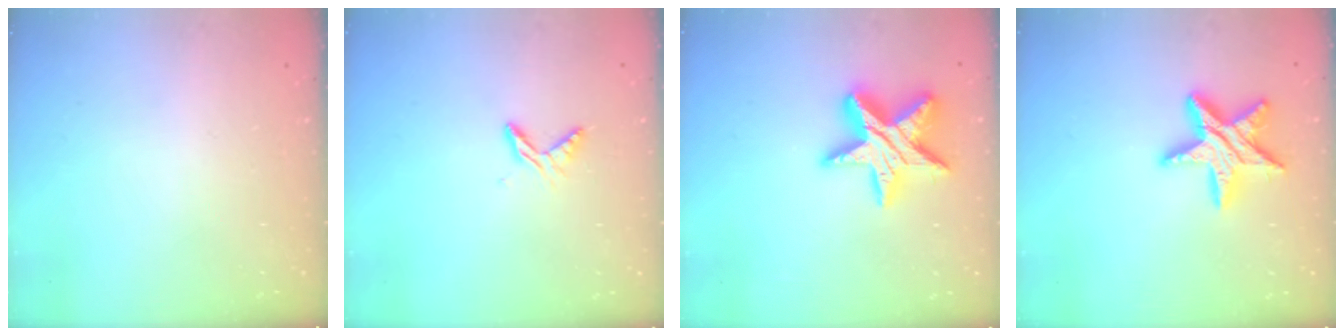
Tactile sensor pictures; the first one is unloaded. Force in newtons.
{"total": 5.7, "press": 5.6, "slide": 0.5}
{"total": 16.9, "press": 16.9, "slide": 1.3}
{"total": 14.2, "press": 14.2, "slide": 1.0}